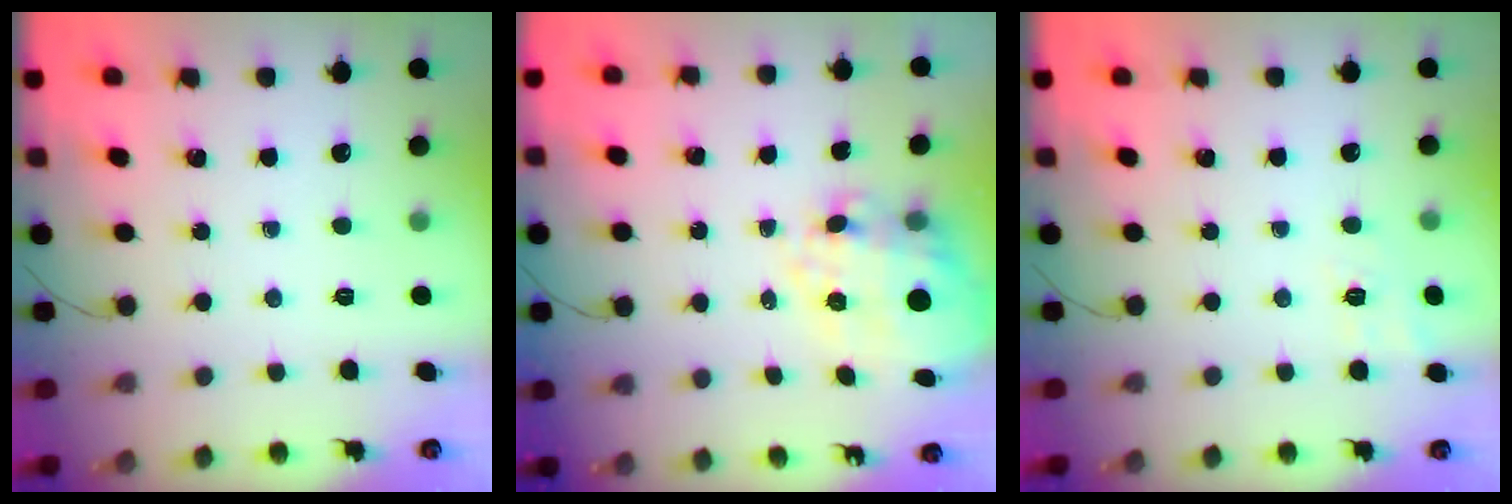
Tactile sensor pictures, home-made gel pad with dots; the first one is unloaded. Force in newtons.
{"total": 13.0, "press": 12.7, "slide": 2.7}
{"total": 7.4, "press": 7.1, "slide": 2.2}